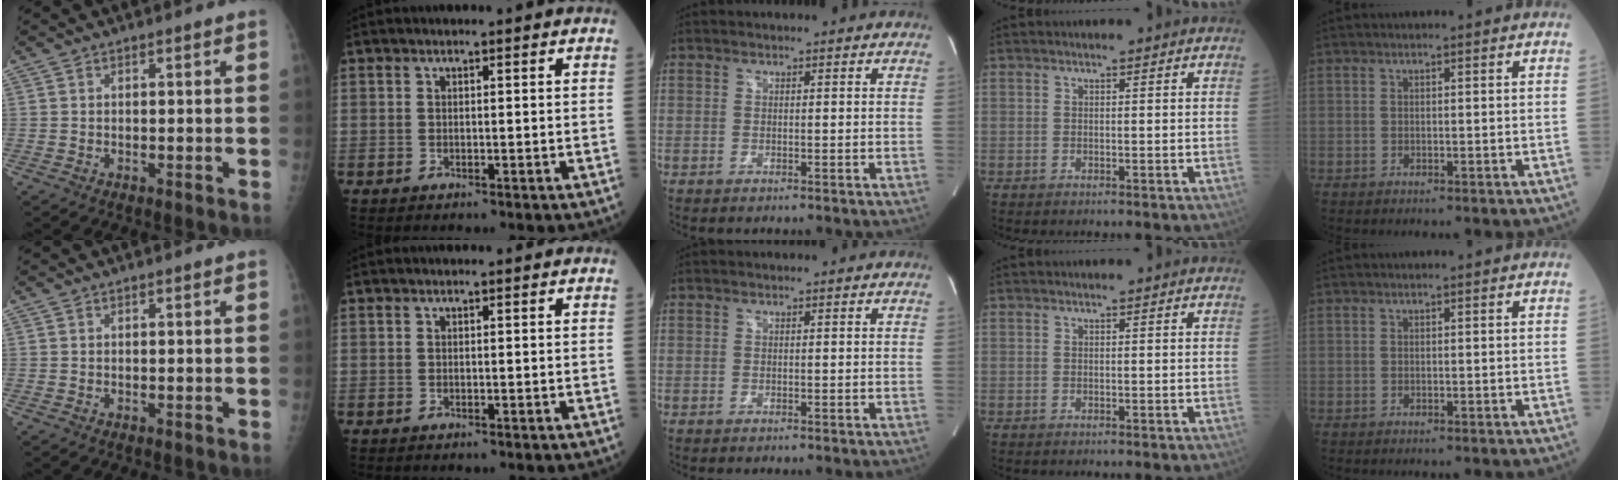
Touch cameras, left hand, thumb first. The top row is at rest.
{}